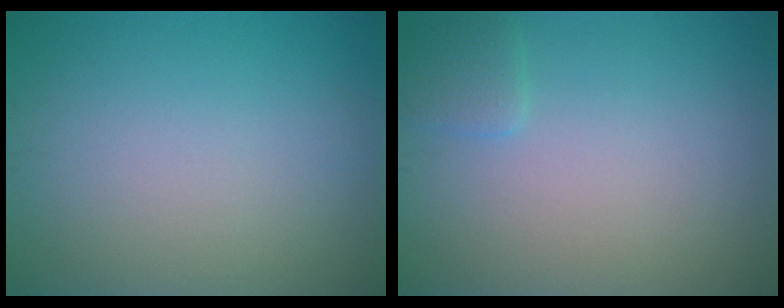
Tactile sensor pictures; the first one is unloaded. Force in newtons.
{"total": 1.2, "press": 1.2, "slide": 0.2}